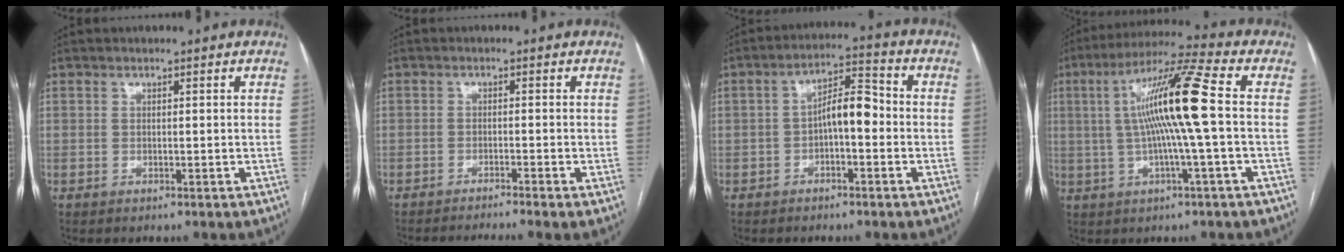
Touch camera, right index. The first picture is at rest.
{"total": 6.0, "force": [-5.0, -1.3, 2.9], "torque": [-0.028, -0.004, -0.074]}
{"total": 6.4, "force": [-1.1, 2.2, 5.9], "torque": [-0.100, 0.029, -0.019]}
{"total": 13.3, "force": [0.7, -0.8, 13.2], "torque": [-0.239, 0.017, 0.008]}